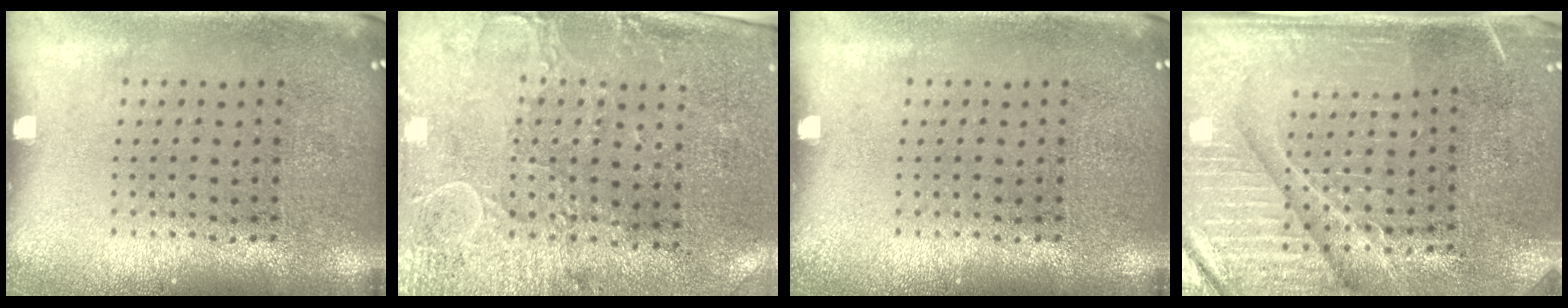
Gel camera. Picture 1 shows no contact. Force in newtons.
{"total": 2.9, "press": 2.4, "slide": 1.7}
{"total": 0.0}
{"total": 4.4, "press": 3.9, "slide": 2.1}